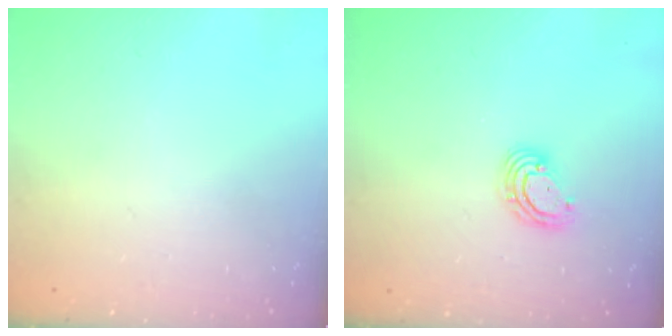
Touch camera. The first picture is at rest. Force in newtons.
{"total": 5.7, "press": 5.6, "slide": 0.8}